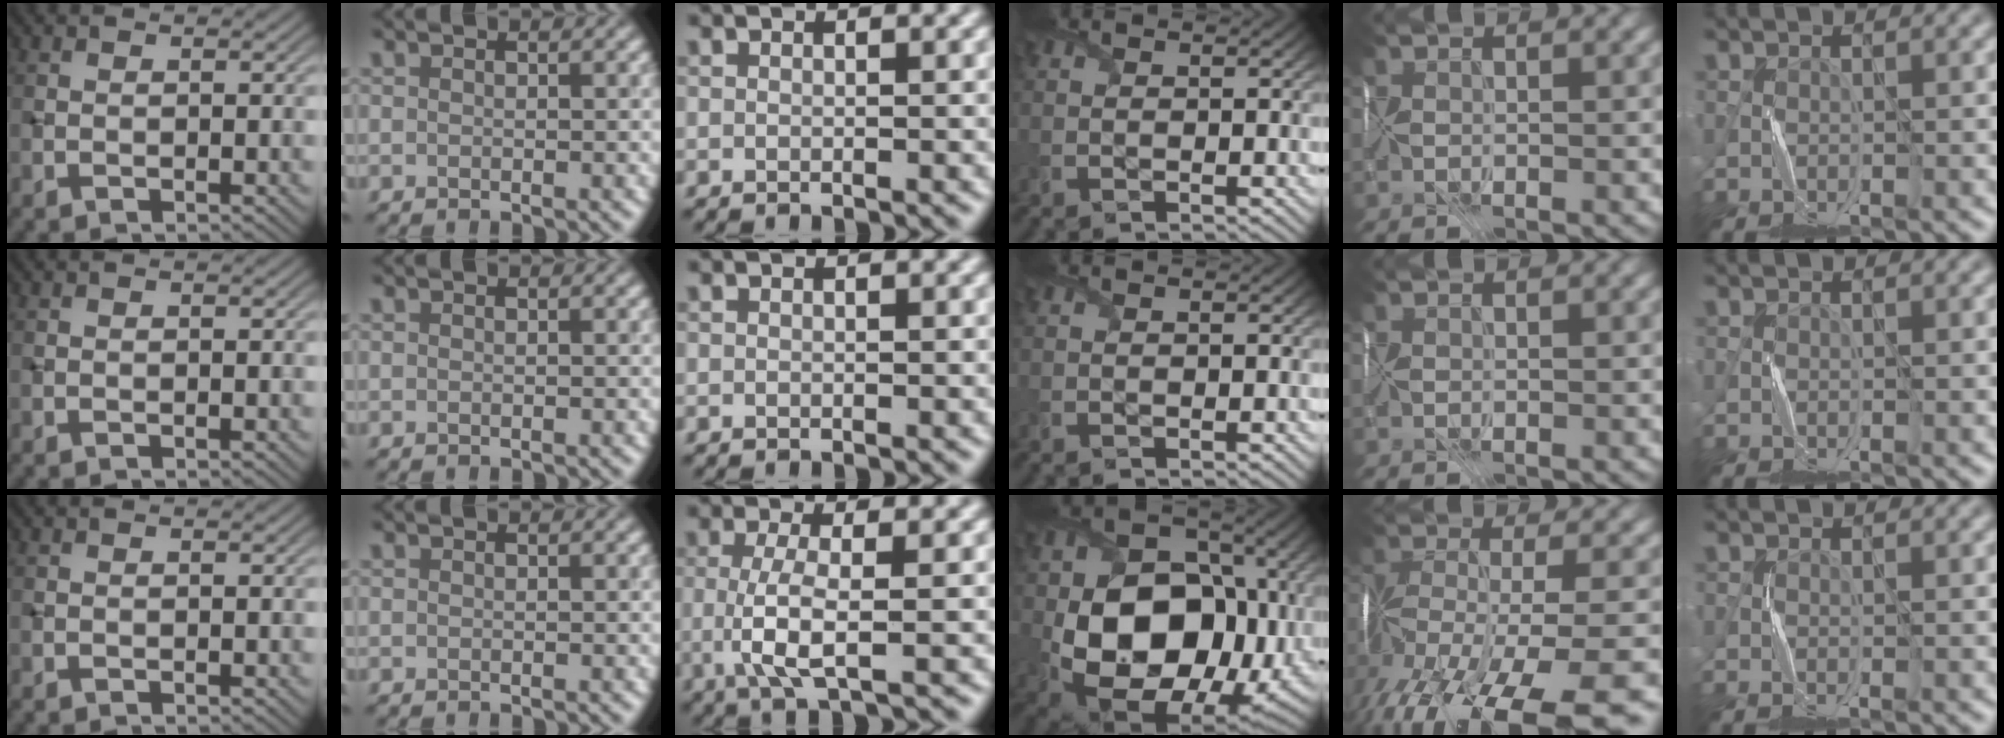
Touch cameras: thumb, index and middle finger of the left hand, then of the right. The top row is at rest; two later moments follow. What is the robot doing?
{"motion": "fold", "object": "map"}